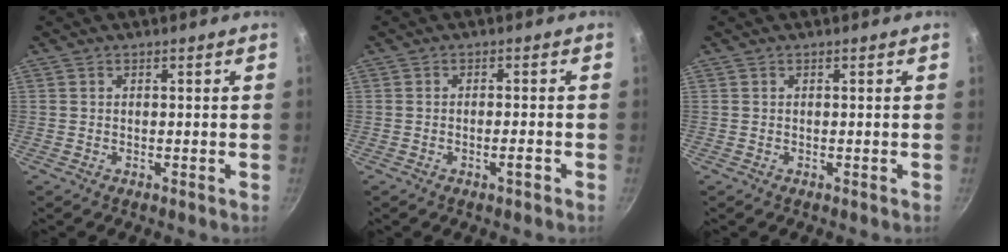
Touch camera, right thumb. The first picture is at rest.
{"total": 2.1, "force": [-1.1, 0.3, 1.7], "torque": [-0.030, 0.008, -0.020]}
{"total": 0.0}